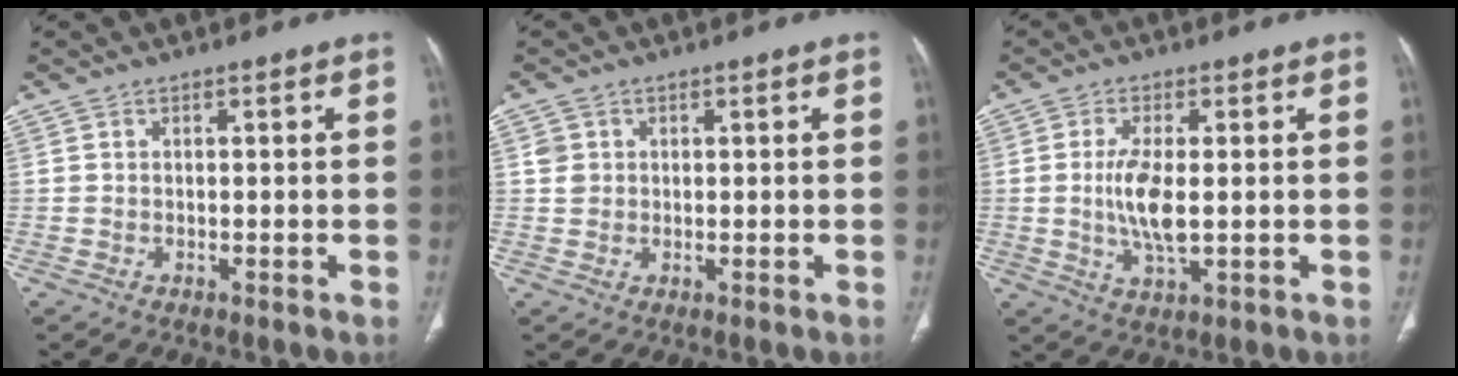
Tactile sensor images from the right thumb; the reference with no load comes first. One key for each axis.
{"total": 2.1, "fx": 0.6, "fy": 1.9, "fz": 0.5, "tx": 0.003, "ty": 0.000, "tz": 0.012}
{"total": 7.4, "fx": 0.1, "fy": 2.7, "fz": 6.9, "tx": -0.143, "ty": -0.012, "tz": 0.003}